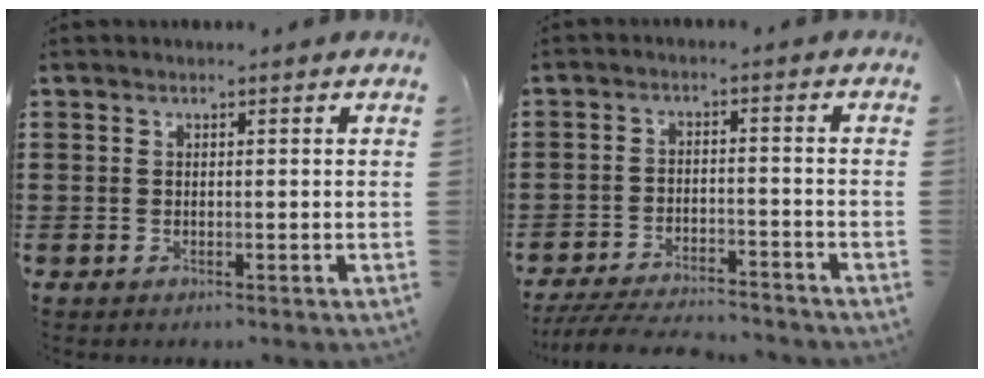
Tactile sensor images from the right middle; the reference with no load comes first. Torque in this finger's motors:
{"motor_torque": [0.76, -0.60, 0.11, 0.11]}